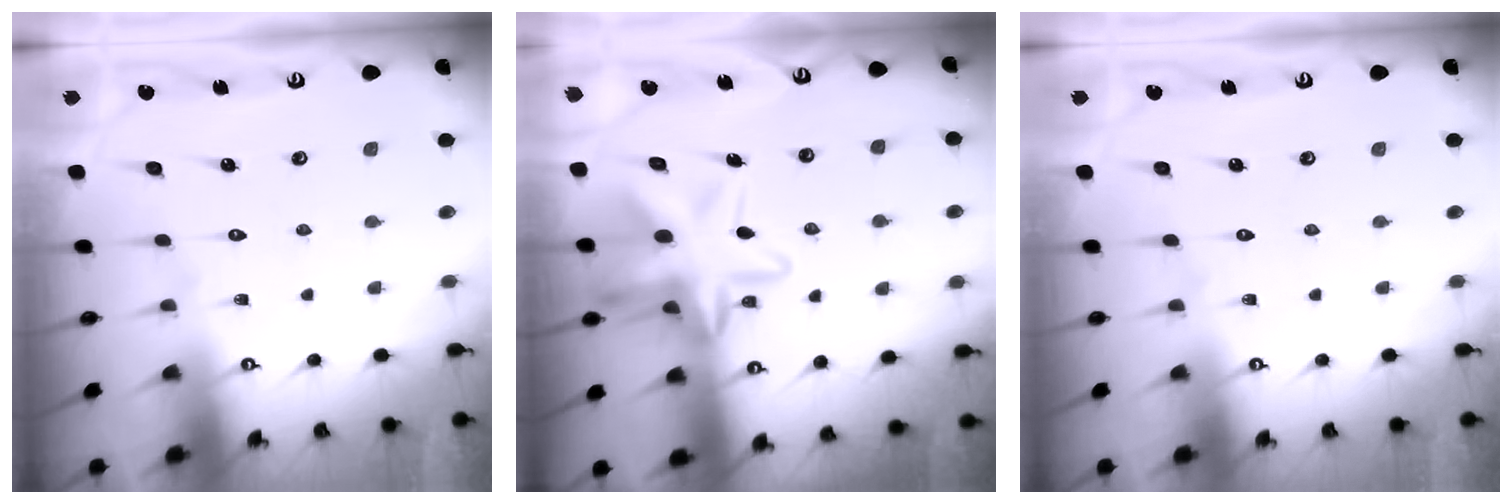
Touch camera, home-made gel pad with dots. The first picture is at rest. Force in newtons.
{"total": 15.6, "press": 15.5, "slide": 1.7}
{"total": 0.0}